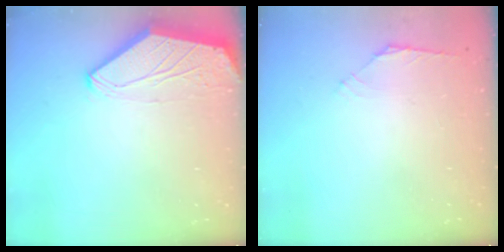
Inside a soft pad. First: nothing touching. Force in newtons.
{"total": 2.4, "press": 2.3, "slide": 0.7}